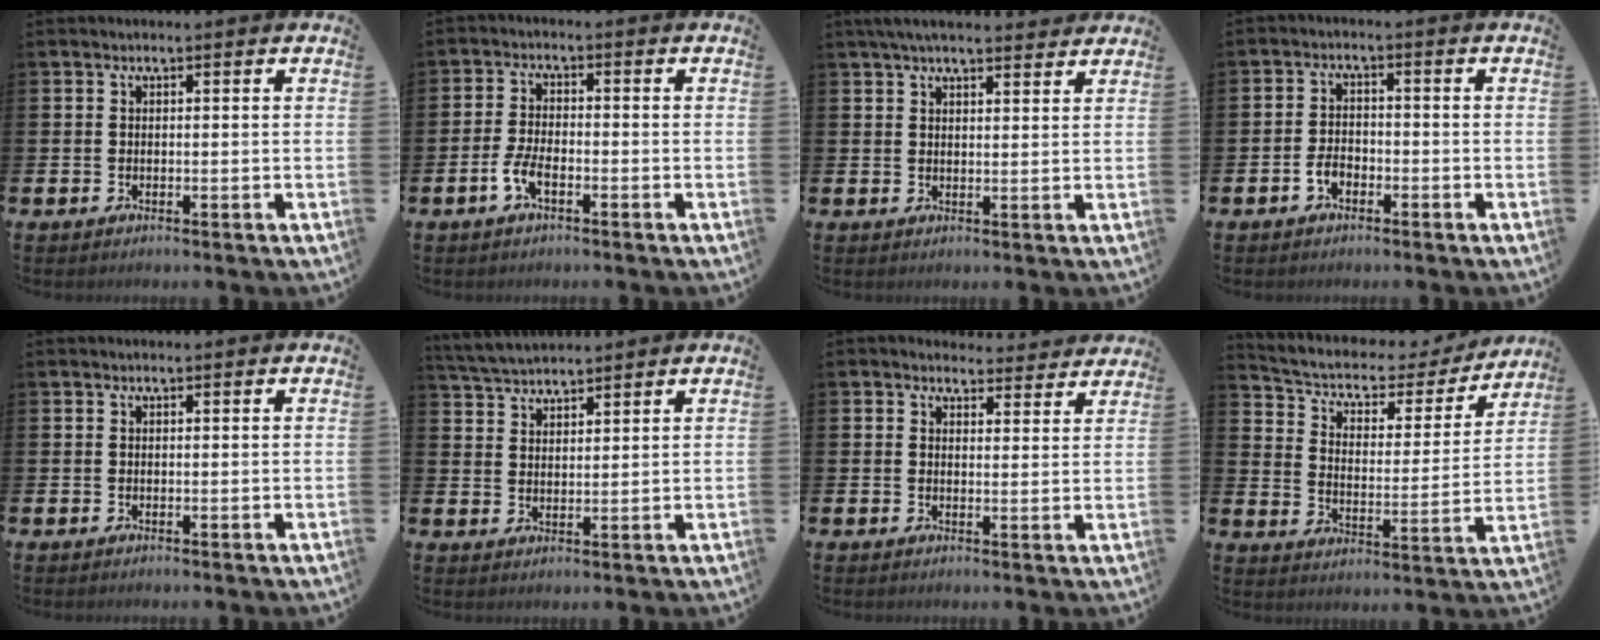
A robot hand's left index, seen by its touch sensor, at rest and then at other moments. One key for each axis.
{"total": 3.5, "fx": -1.7, "fy": 1.4, "fz": 2.8, "tx": -0.060, "ty": 0.005, "tz": -0.031}
{"total": 3.8, "fx": 3.5, "fy": 0.7, "fz": 1.4, "tx": -0.035, "ty": -0.008, "tz": 0.065}
{"total": 2.4, "fx": -1.4, "fy": 1.4, "fz": 1.3, "tx": -0.033, "ty": 0.006, "tz": -0.027}
{"total": 0.0}
{"total": 4.1, "fx": 4.0, "fy": 0.5, "fz": 0.3, "tx": -0.024, "ty": -0.017, "tz": 0.075}
{"total": 3.1, "fx": 3.0, "fy": 1.0, "fz": -0.1, "tx": 0.003, "ty": -0.016, "tz": 0.052}
{"total": 5.1, "fx": 4.1, "fy": 2.5, "fz": 1.7, "tx": -0.066, "ty": -0.031, "tz": 0.061}